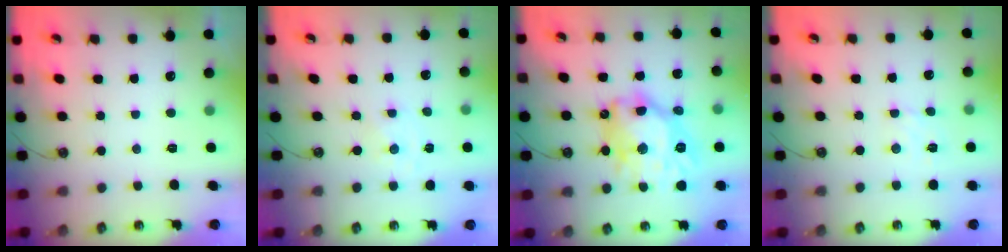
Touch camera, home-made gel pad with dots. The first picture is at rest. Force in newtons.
{"total": 0.0}
{"total": 19.4, "press": 19.2, "slide": 2.3}
{"total": 3.0, "press": 2.9, "slide": 0.5}